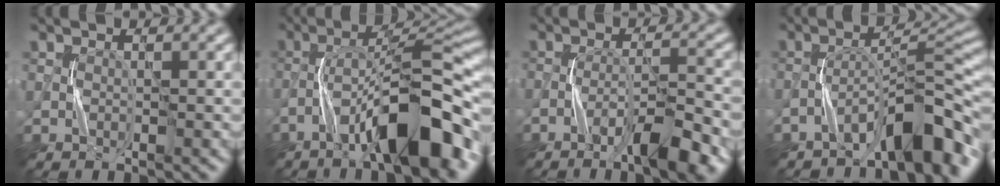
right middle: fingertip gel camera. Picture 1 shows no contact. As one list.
[{"total": 10.9, "force": [-5.6, 2.6, 9.0], "torque": [-0.136, 0.023, -0.089]}, {"total": 6.2, "force": [-4.0, 1.1, 4.6], "torque": [-0.073, 0.005, -0.066]}, {"total": 7.6, "force": [-5.3, 2.0, 5.2], "torque": [-0.068, 0.015, -0.087]}]